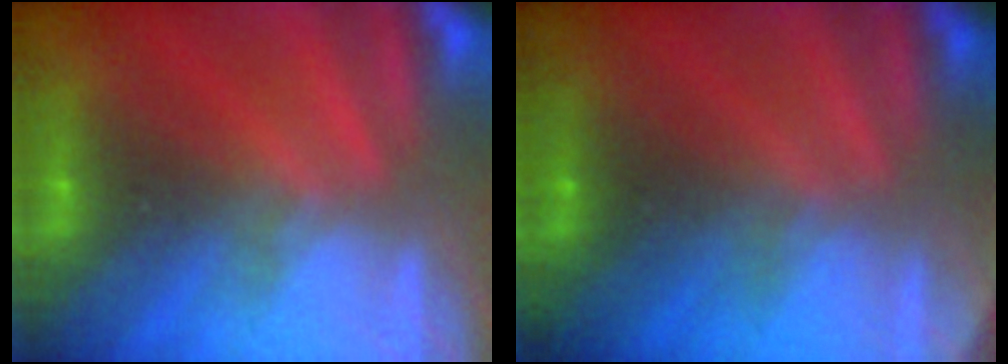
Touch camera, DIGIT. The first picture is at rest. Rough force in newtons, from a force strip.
{"total": 2.8}